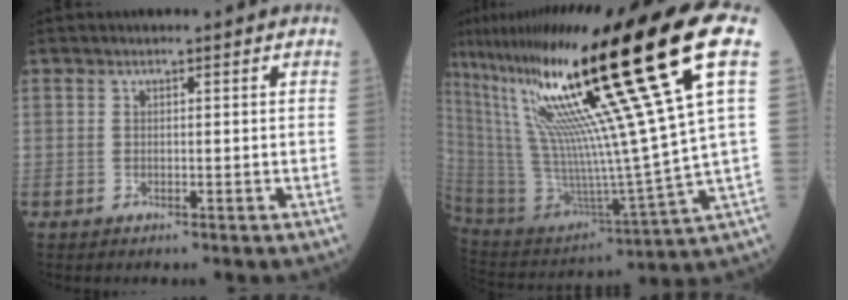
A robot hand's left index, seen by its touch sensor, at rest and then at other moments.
{"total": 30.8, "force": [15.1, -1.4, 26.8], "torque": [-0.462, -0.007, 0.256]}